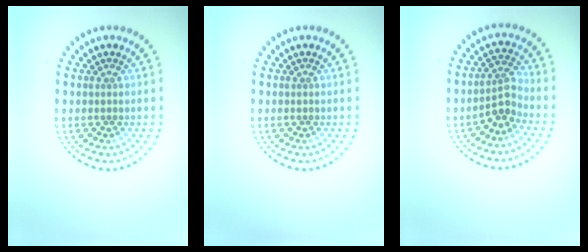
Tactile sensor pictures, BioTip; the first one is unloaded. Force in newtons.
{"total": 0.0}
{"total": 2.6, "press": 2.0, "slide": 1.6}